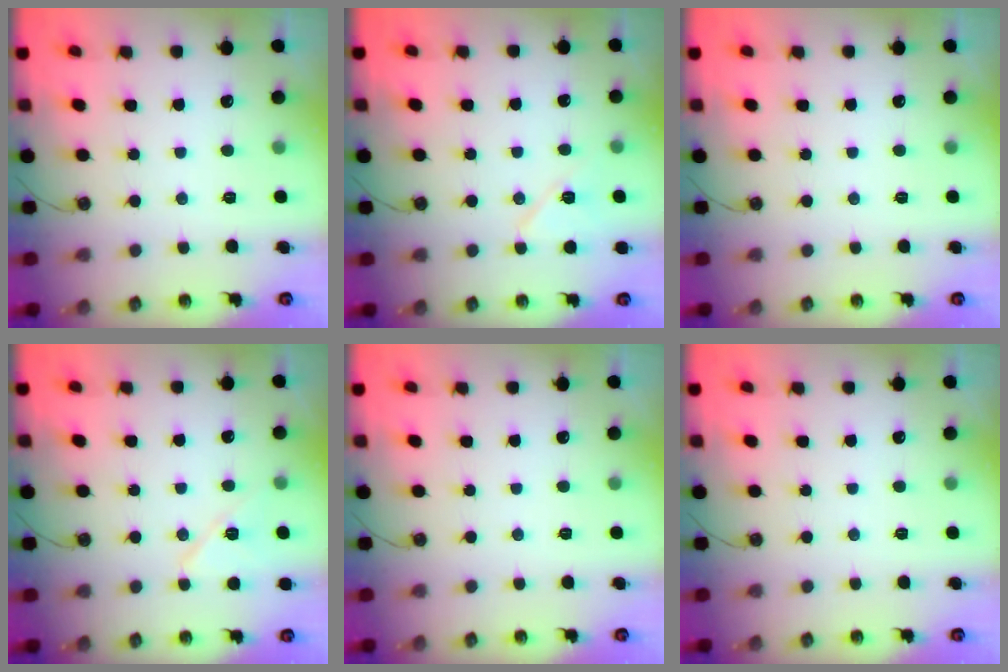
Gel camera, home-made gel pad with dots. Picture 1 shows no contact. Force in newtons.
{"total": 7.8, "press": 7.8, "slide": 0.6}
{"total": 0.0}
{"total": 8.6, "press": 8.6, "slide": 0.6}
{"total": 0.0}
{"total": 0.0}